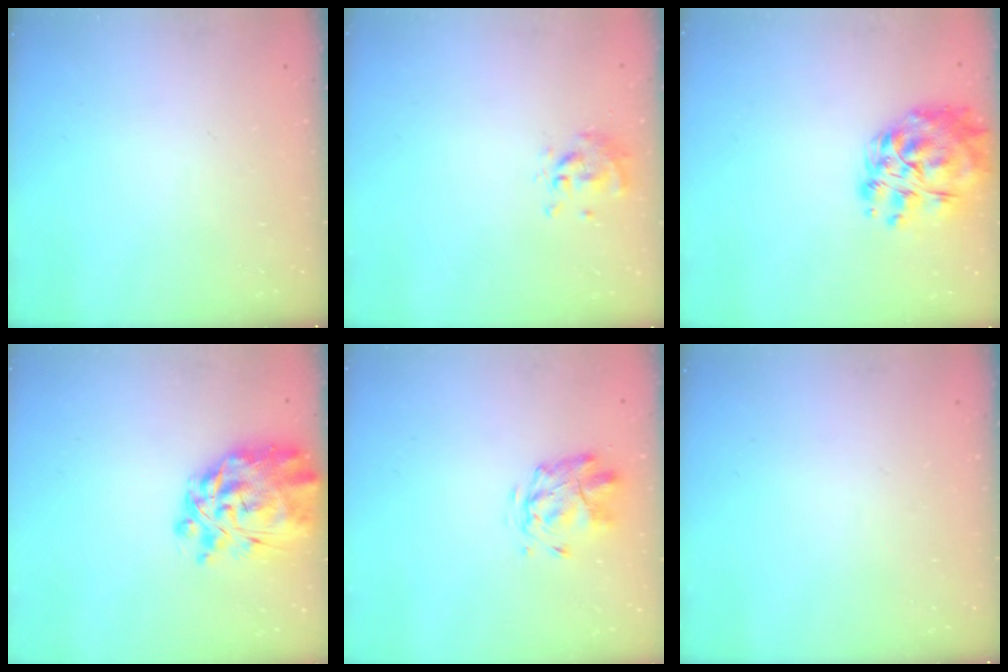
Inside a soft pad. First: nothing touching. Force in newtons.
{"total": 0.6, "press": 0.6, "slide": 0.2}
{"total": 15.5, "press": 14.9, "slide": 4.1}
{"total": 13.6, "press": 12.7, "slide": 4.9}
{"total": 2.8, "press": 2.4, "slide": 1.3}
{"total": 0.0}